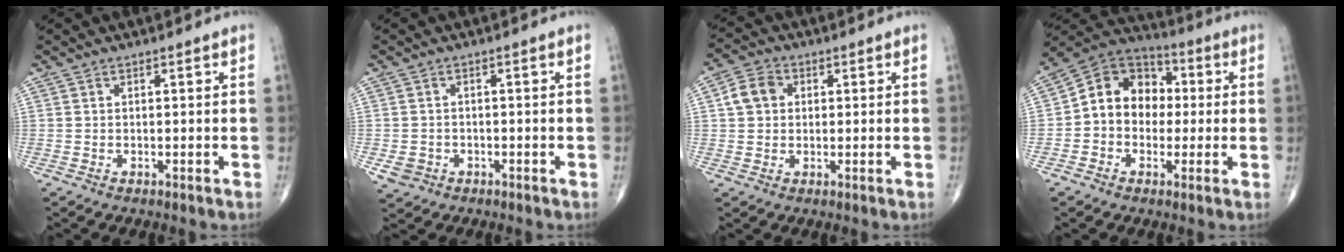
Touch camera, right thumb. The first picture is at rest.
{"total": 3.1, "force": [-1.2, 2.7, 0.9], "torque": [-0.010, 0.006, -0.014]}
{"total": 5.6, "force": [1.0, 4.6, 3.0], "torque": [-0.045, 0.010, 0.012]}
{"total": 12.5, "force": [0.3, 10.3, 7.2], "torque": [-0.077, 0.038, -0.011]}